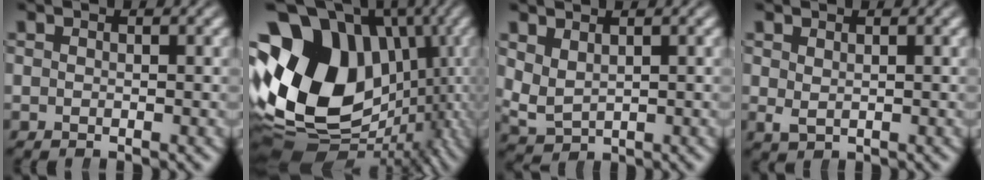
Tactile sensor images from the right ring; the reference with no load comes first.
{"total": 23.5, "force": [-0.9, 17.4, 15.8], "torque": [-0.287, -0.068, 0.010]}
{"total": 2.9, "force": [1.0, 2.4, 1.2], "torque": [-0.053, -0.022, 0.036]}
{"total": 0.6, "force": [0.5, -0.3, 0.3], "torque": [-0.006, -0.012, 0.022]}